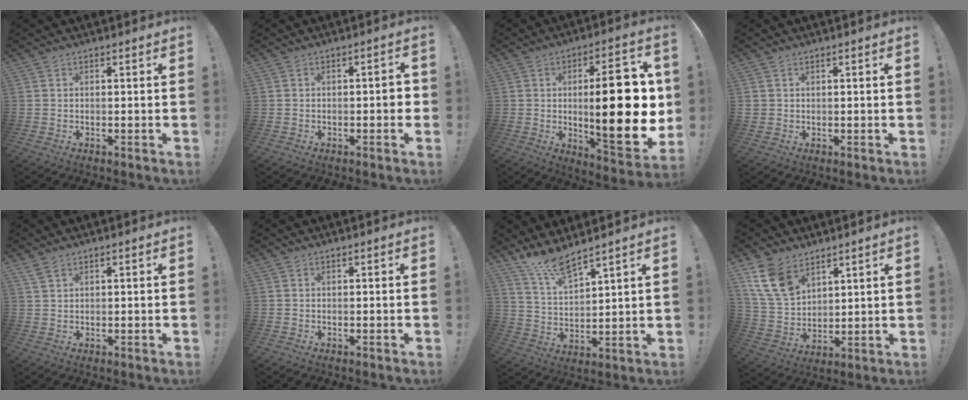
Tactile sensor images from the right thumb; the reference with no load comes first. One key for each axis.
{"total": 3.0, "fx": -0.8, "fy": 1.2, "fz": 2.7, "tx": -0.034, "ty": 0.007, "tz": -0.014}
{"total": 25.3, "fx": 1.5, "fy": 7.8, "fz": 24.0, "tx": -0.354, "ty": -0.016, "tz": 0.028}
{"total": 1.4, "fx": 0.6, "fy": 1.3, "fz": 0.3, "tx": -0.001, "ty": -0.001, "tz": 0.011}
{"total": 2.4, "fx": 1.7, "fy": 0.7, "fz": 1.6, "tx": -0.023, "ty": -0.005, "tz": 0.031}
{"total": 0.0}
{"total": 9.2, "fx": 8.3, "fy": 1.3, "fz": 3.9, "tx": -0.089, "ty": -0.053, "tz": 0.153}
{"total": 12.9, "fx": 8.0, "fy": 8.0, "fz": 6.2, "tx": -0.126, "ty": -0.034, "tz": 0.162}